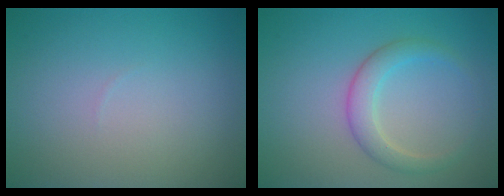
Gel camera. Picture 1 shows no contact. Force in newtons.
{"total": 2.6, "press": 2.6, "slide": 0.1}